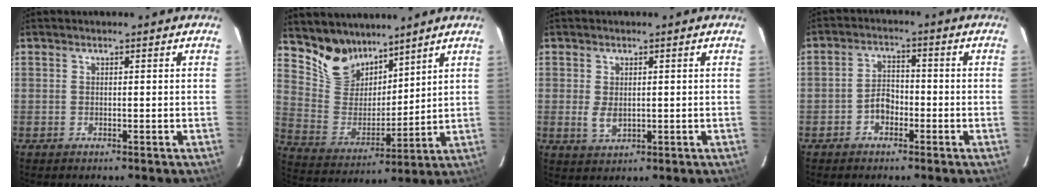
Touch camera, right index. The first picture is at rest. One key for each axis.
{"total": 11.5, "fx": 9.3, "fy": 6.4, "fz": 2.4, "tx": -0.058, "ty": 0.005, "tz": 0.190}
{"total": 3.3, "fx": -0.1, "fy": 2.1, "fz": 2.5, "tx": -0.047, "ty": -0.005, "tz": 0.003}
{"total": 3.9, "fx": -2.0, "fy": 2.7, "fz": 2.0, "tx": -0.038, "ty": 0.014, "tz": -0.031}